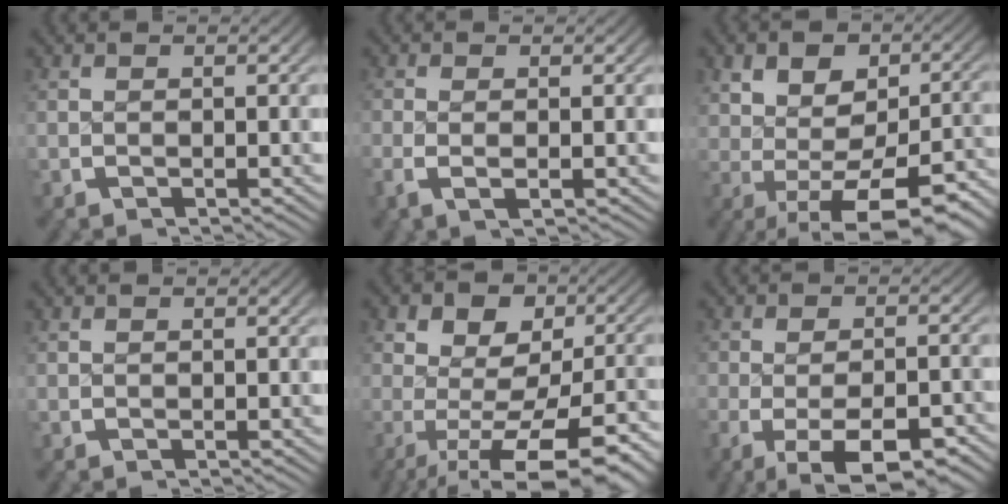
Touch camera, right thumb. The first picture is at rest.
{"total": 1.6, "force": [-0.4, 0.6, 1.4], "torque": [-0.041, -0.006, -0.006]}
{"total": 9.6, "force": [-2.2, 5.4, 7.6], "torque": [-0.128, -0.041, -0.008]}
{"total": 0.0}
{"total": 10.7, "force": [-2.6, 6.3, 8.2], "torque": [-0.143, -0.051, -0.019]}
{"total": 6.8, "force": [-3.2, 3.2, 5.1], "torque": [-0.092, -0.026, -0.040]}